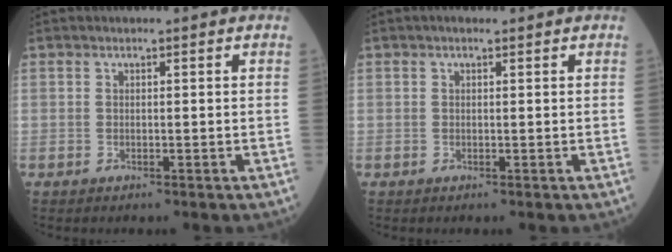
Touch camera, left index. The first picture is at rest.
{"total": 0.8, "force": [0.6, 0.3, 0.5], "torque": [-0.014, 0.005, 0.007]}